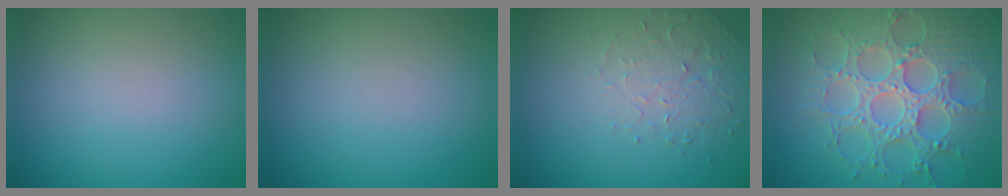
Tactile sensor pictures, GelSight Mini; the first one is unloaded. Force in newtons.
{"total": 0.0}
{"total": 1.9, "press": 1.5, "slide": 1.1}
{"total": 7.7, "press": 6.2, "slide": 4.6}